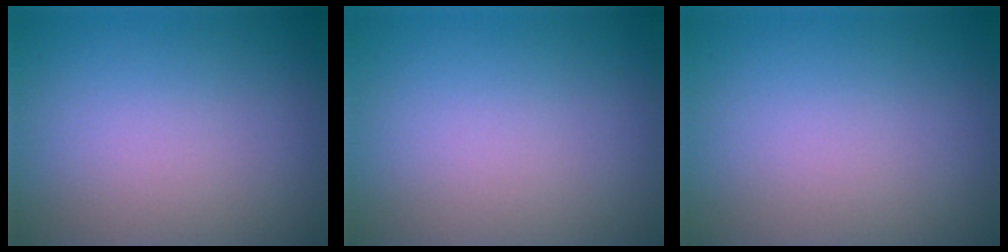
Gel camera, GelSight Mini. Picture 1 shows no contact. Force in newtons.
{"total": 0.0}
{"total": 0.0}